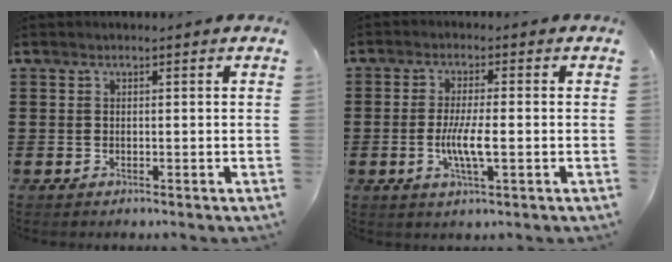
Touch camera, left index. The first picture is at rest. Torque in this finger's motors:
{"motor_torque": [1.41, 0.27, 0.35, 0.12]}